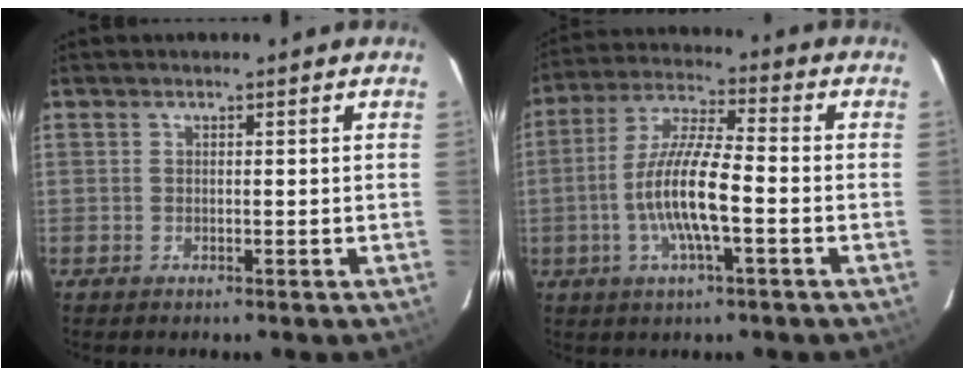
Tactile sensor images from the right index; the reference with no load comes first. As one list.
[{"total": 11.6, "force": [-3.3, 2.1, 10.9], "torque": [-0.225, -0.001, -0.062]}]